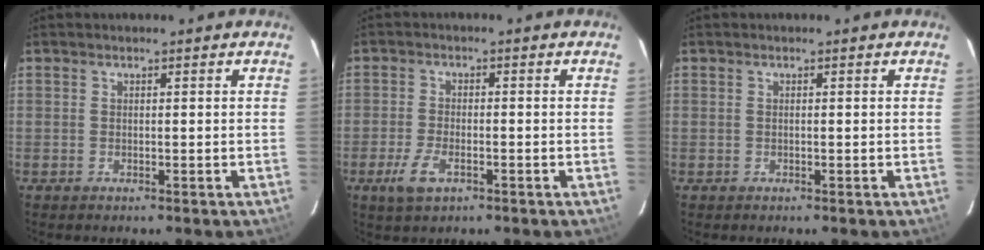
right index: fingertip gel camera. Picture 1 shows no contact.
{"total": 5.2, "force": [-2.7, 2.3, 3.8], "torque": [-0.095, -0.007, -0.050]}
{"total": 0.0}